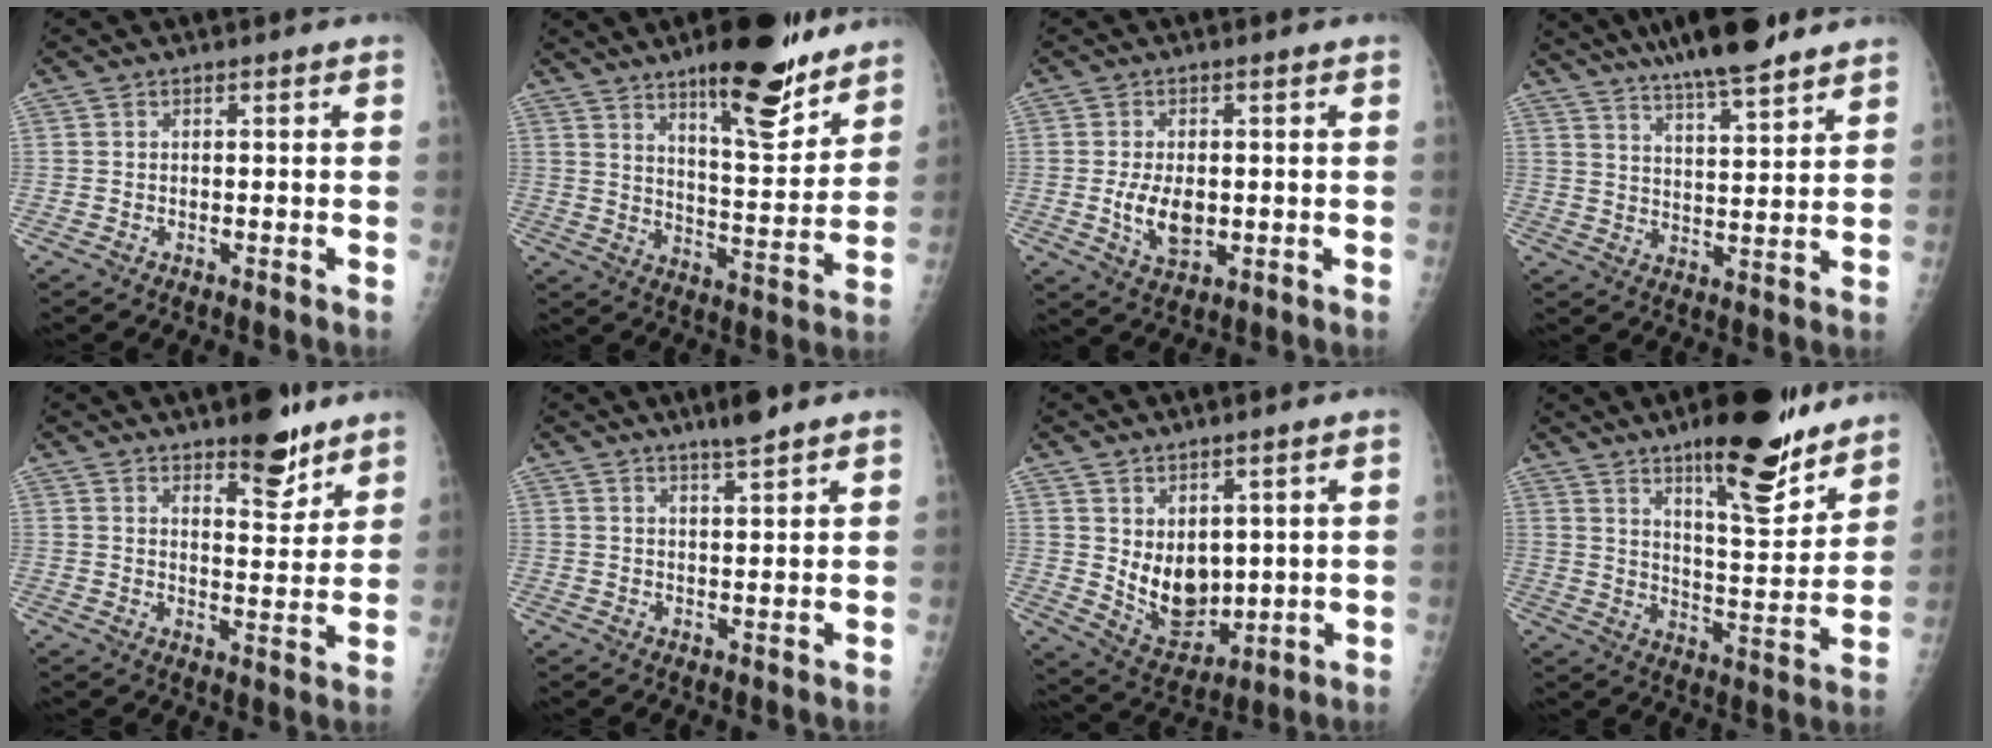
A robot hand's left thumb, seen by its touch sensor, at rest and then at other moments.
{"total": 16.5, "force": [11.6, 4.7, 10.8], "torque": [-0.119, -0.082, 0.181]}
{"total": 6.5, "force": [-0.6, 3.7, 5.3], "torque": [-0.089, -0.010, -0.003]}
{"total": 14.3, "force": [11.7, 2.2, 7.9], "torque": [-0.110, -0.046, 0.186]}
{"total": 9.1, "force": [6.6, 3.2, 5.3], "torque": [-0.050, -0.047, 0.100]}
{"total": 4.1, "force": [3.3, 0.2, 2.5], "torque": [-0.039, -0.019, 0.057]}
{"total": 9.6, "force": [1.7, 6.4, 7.0], "torque": [-0.079, -0.030, 0.056]}
{"total": 17.9, "force": [12.6, 5.0, 11.6], "torque": [-0.126, -0.086, 0.196]}